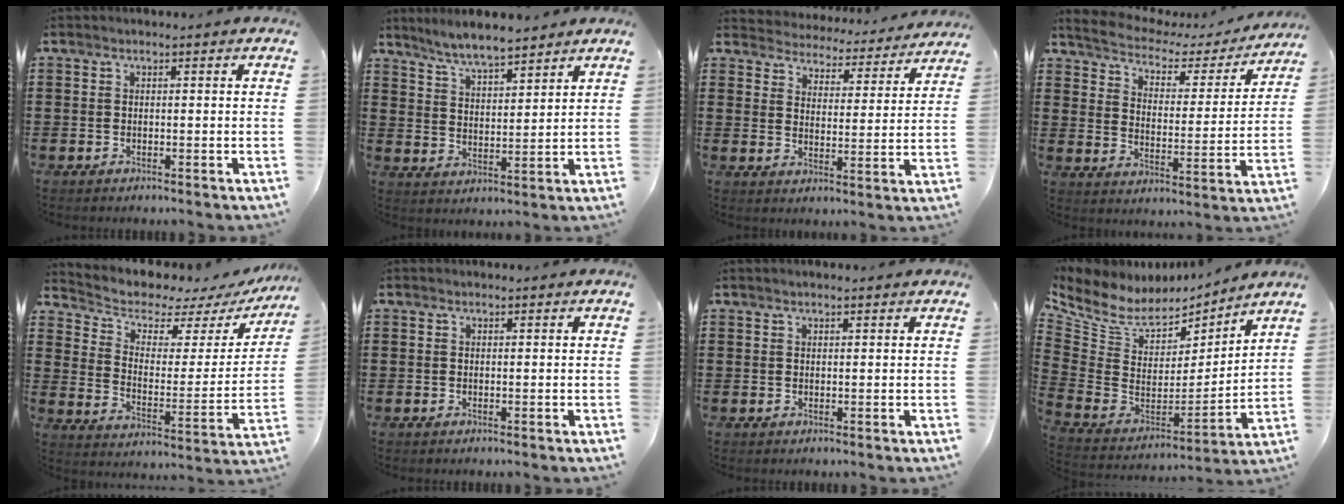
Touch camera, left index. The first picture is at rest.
{"total": 5.5, "force": [5.3, 0.2, 1.7], "torque": [-0.050, -0.018, 0.096]}
{"total": 4.2, "force": [4.2, 0.1, -0.5], "torque": [-0.017, -0.038, 0.067]}
{"total": 3.3, "force": [3.0, 1.2, 0.9], "torque": [-0.040, -0.022, 0.042]}
{"total": 4.5, "force": [3.9, 1.8, 1.3], "torque": [-0.052, -0.029, 0.062]}
{"total": 0.0}
{"total": 0.7, "force": [0.6, 0.1, 0.4], "torque": [-0.007, 0.001, 0.012]}
{"total": 6.8, "force": [5.2, 3.9, 2.1], "torque": [-0.076, -0.039, 0.093]}